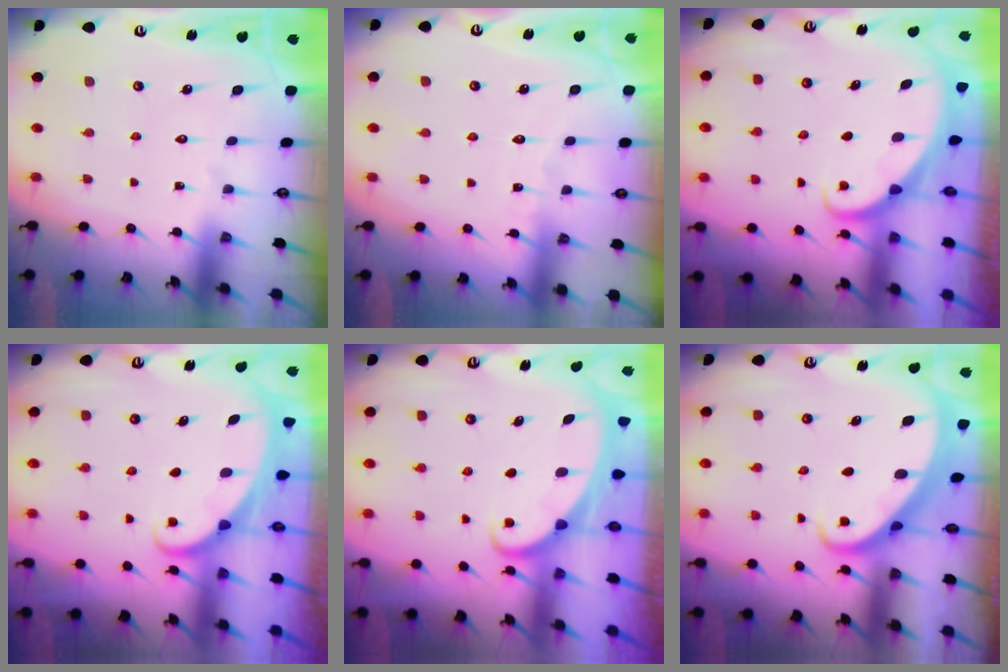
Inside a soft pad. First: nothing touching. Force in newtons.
{"total": 3.4, "press": 3.4, "slide": 0.4}
{"total": 1.7, "press": 1.7, "slide": 0.1}
{"total": 1.8, "press": 1.8, "slide": 0.1}
{"total": 2.4, "press": 2.4, "slide": 0.3}
{"total": 2.5, "press": 2.5, "slide": 0.2}